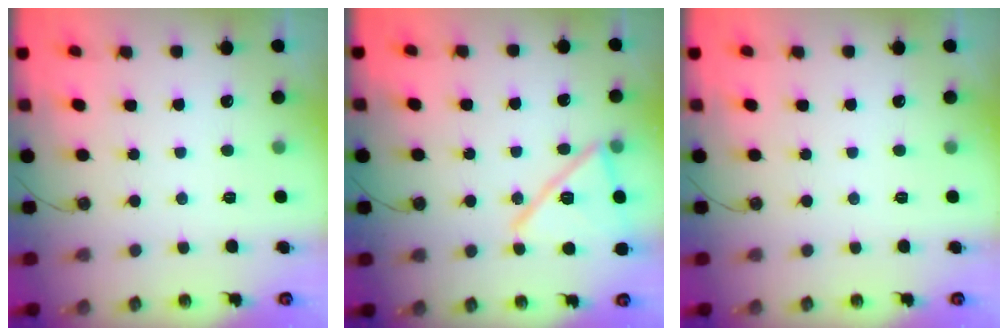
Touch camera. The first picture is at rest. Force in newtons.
{"total": 16.7, "press": 16.6, "slide": 2.1}
{"total": 0.0}